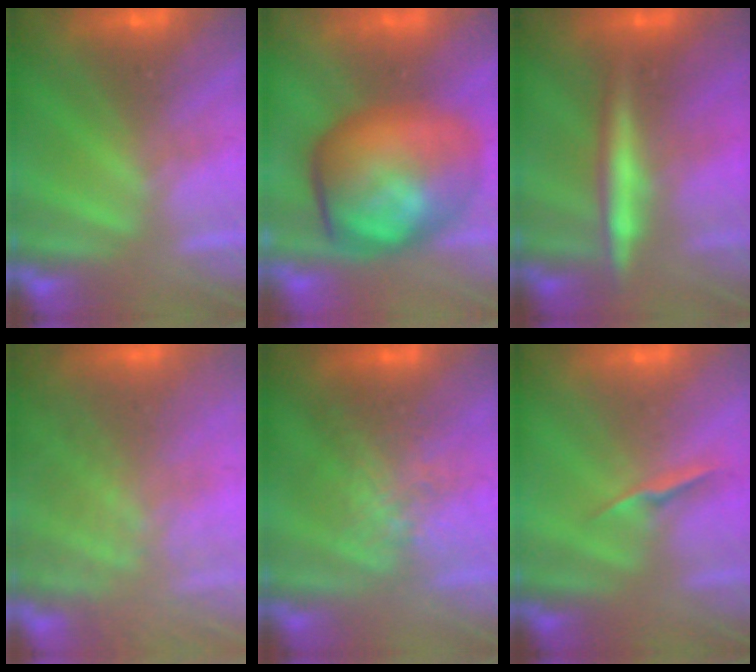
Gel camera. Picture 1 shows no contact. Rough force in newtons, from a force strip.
{"total": 7.7}
{"total": 2.8}
{"total": 7.4}
{"total": 2.7}
{"total": 1.3}